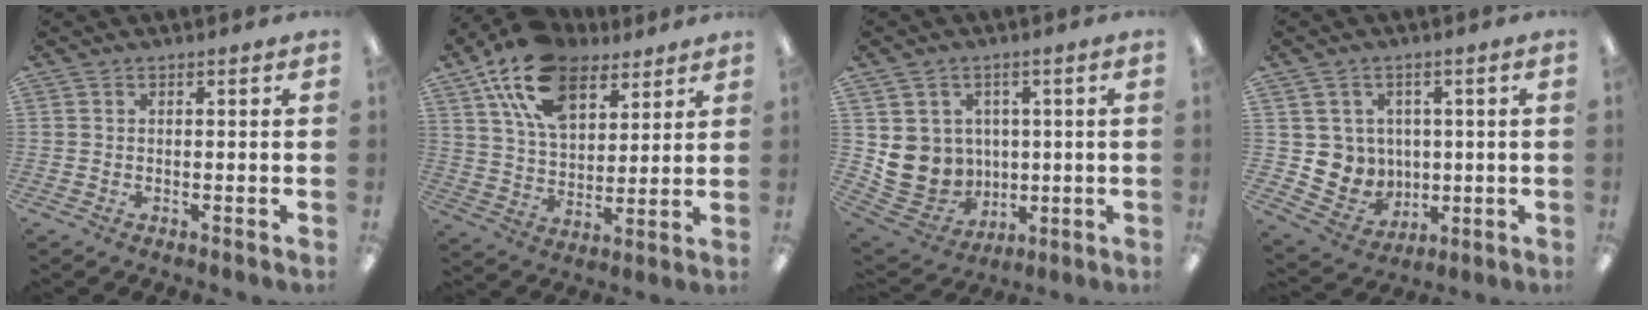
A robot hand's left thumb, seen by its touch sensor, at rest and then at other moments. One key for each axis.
{"total": 18.1, "fx": 11.0, "fy": 10.2, "fz": 10.0, "tx": -0.190, "ty": -0.033, "tz": 0.202}
{"total": 8.6, "fx": 1.7, "fy": 8.4, "fz": 0.5, "tx": -0.036, "ty": -0.015, "tz": 0.045}
{"total": 6.6, "fx": 2.6, "fy": 6.0, "fz": -0.9, "tx": -0.014, "ty": -0.016, "tz": 0.060}